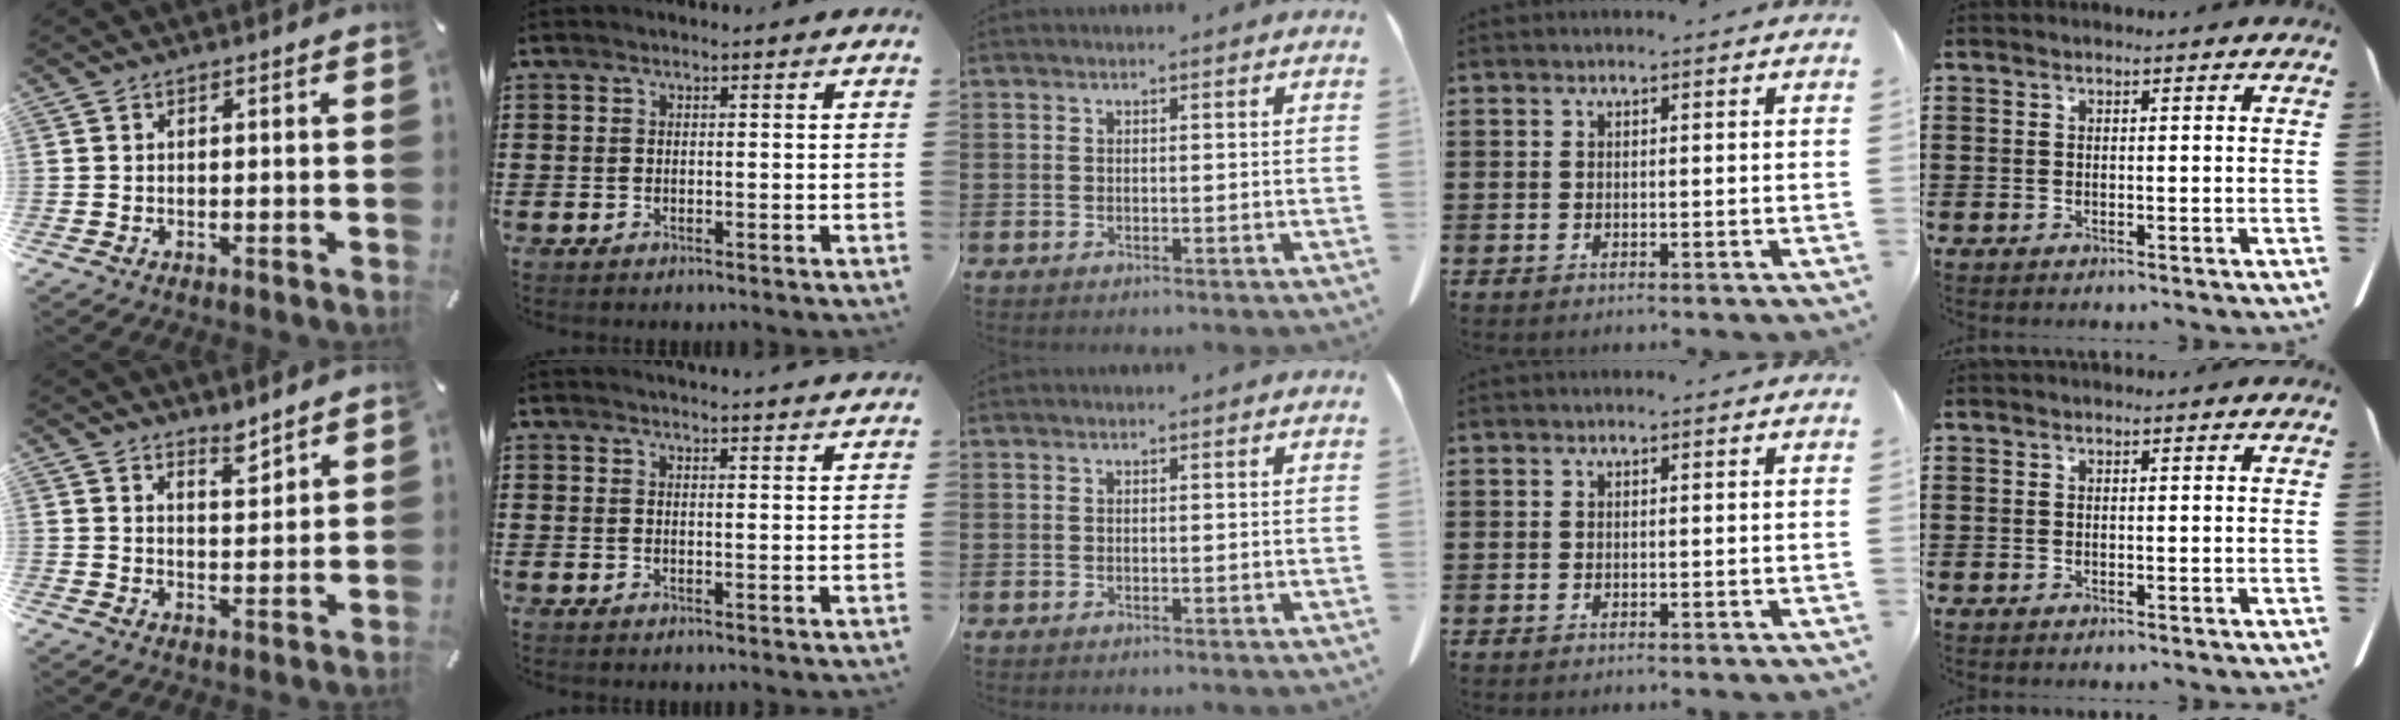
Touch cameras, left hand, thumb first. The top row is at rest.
{"thumb": {"total": 4.2, "force": [4.0, 1.1, 0.8], "torque": [0.000, -0.032, 0.071]}, "index": {"total": 2.2, "force": [2.2, -0.3, 0.0], "torque": [-0.005, -0.005, 0.042]}}